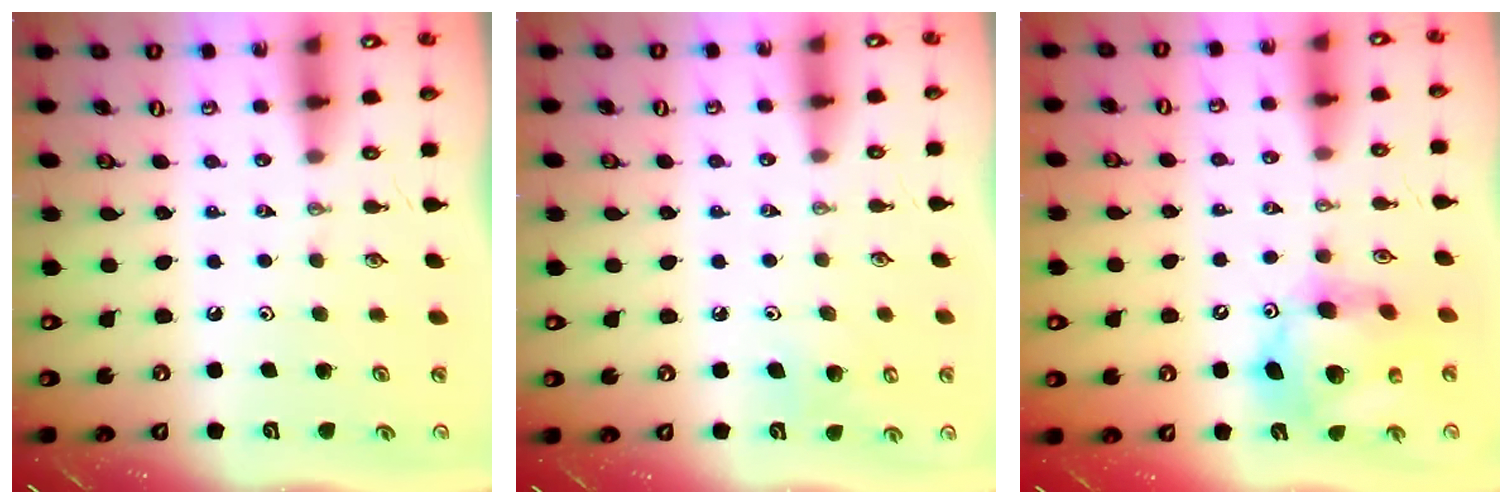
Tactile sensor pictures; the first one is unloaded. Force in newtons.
{"total": 7.2, "press": 7.0, "slide": 1.5}
{"total": 14.5, "press": 14.4, "slide": 1.3}